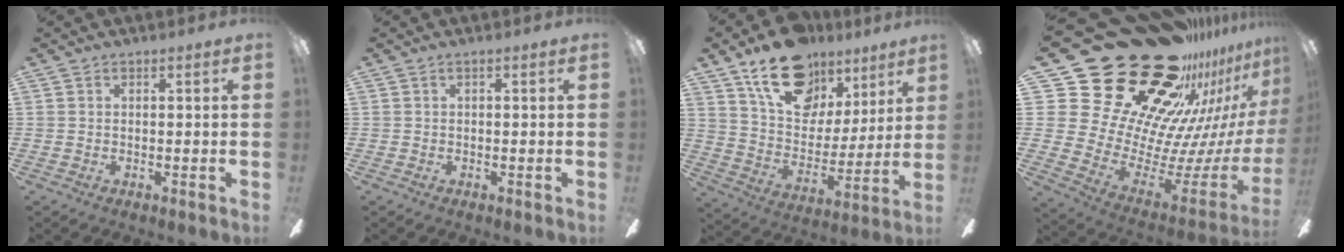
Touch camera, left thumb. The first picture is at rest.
{"total": 0.0}
{"total": 19.2, "force": [13.3, 11.0, 8.4], "torque": [-0.143, -0.078, 0.242]}
{"total": 39.1, "force": [24.5, 20.7, 22.4], "torque": [-0.301, -0.242, 0.516]}